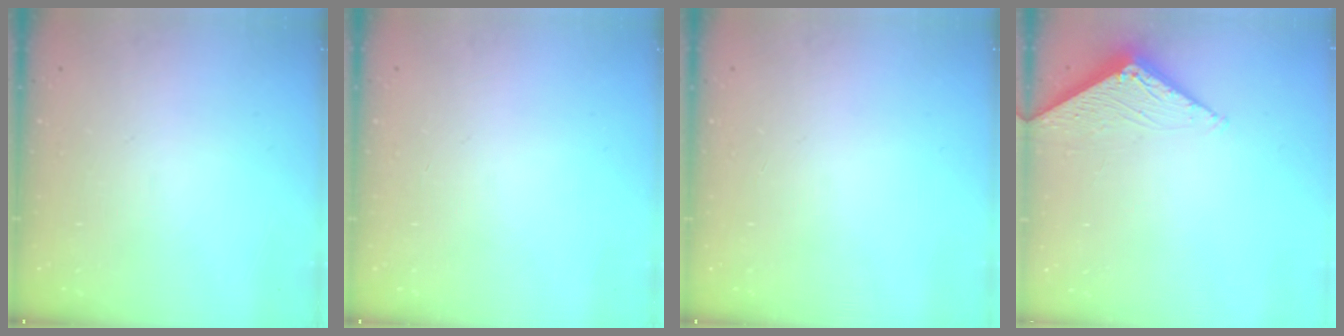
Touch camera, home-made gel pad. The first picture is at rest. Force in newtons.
{"total": 0.0}
{"total": 0.0}
{"total": 3.1, "press": 3.1, "slide": 0.4}